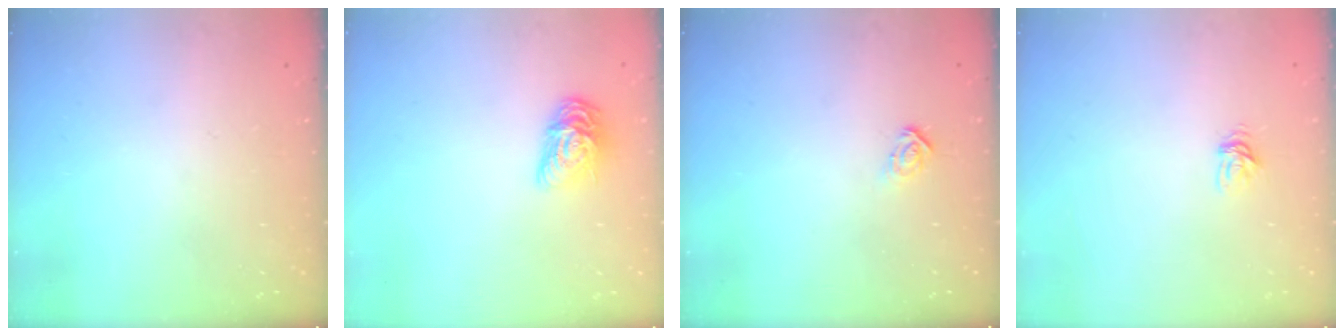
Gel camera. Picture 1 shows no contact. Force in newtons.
{"total": 9.9, "press": 9.9, "slide": 0.3}
{"total": 4.3, "press": 4.3, "slide": 0.1}
{"total": 3.8, "press": 3.8, "slide": 0.5}